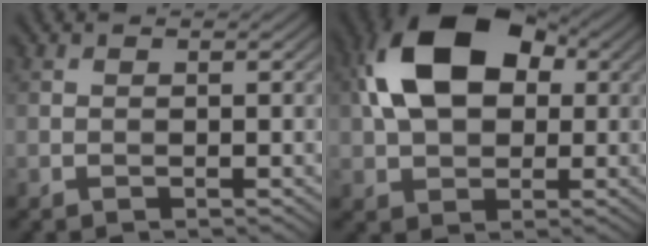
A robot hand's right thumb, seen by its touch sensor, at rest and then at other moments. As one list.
[{"total": 13.5, "force": [3.1, 8.8, 9.8], "torque": [-0.199, 0.023, 0.044]}]